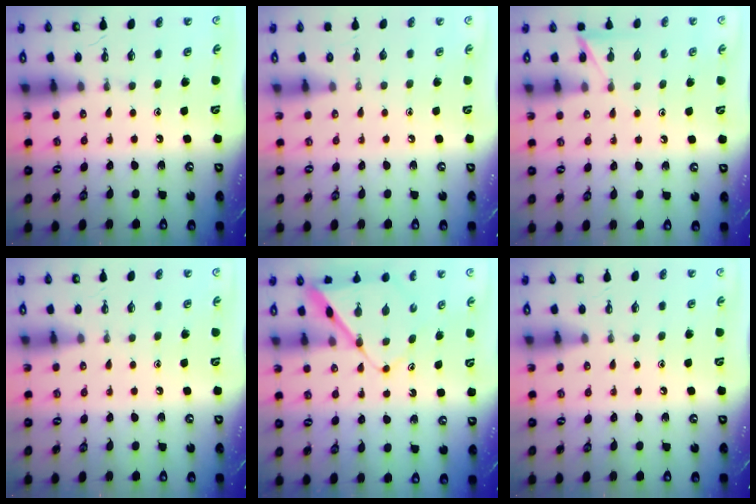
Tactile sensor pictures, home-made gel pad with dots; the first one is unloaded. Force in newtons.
{"total": 0.0}
{"total": 5.4, "press": 5.3, "slide": 0.6}
{"total": 0.0}
{"total": 8.0, "press": 8.0, "slide": 0.7}
{"total": 0.0}